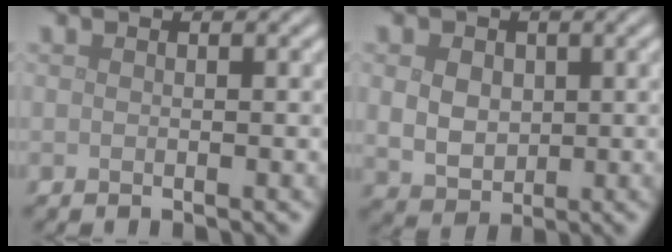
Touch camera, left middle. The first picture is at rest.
{"total": 3.8, "force": [0.6, 3.0, 2.3], "torque": [-0.048, 0.001, 0.009]}